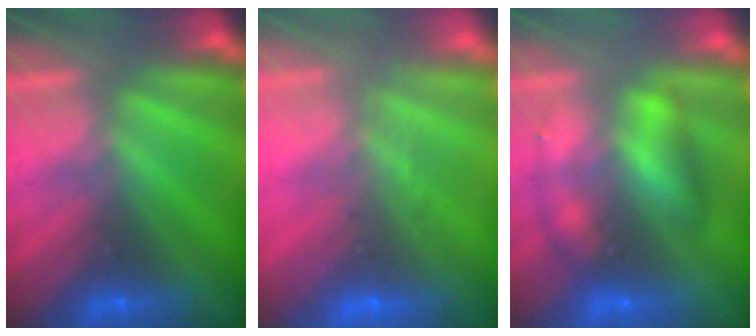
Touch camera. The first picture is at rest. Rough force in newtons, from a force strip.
{"total": 8.1}
{"total": 2.5}